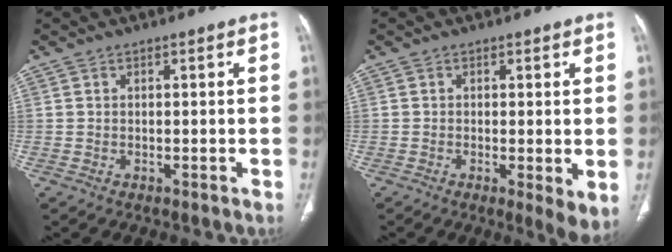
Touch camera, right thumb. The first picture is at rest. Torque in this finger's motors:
{"motor_torque": [-0.17, 0.38, -0.08, -0.19, 0.00]}